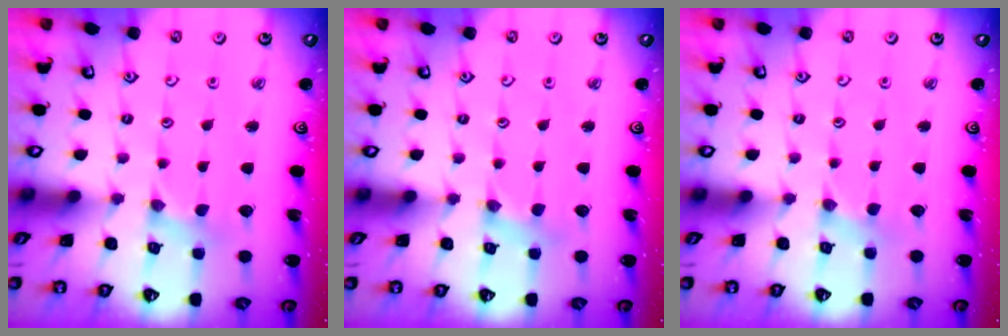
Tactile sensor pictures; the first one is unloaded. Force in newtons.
{"total": 2.5, "press": 2.5, "slide": 0.3}
{"total": 1.1, "press": 1.1, "slide": 0.2}